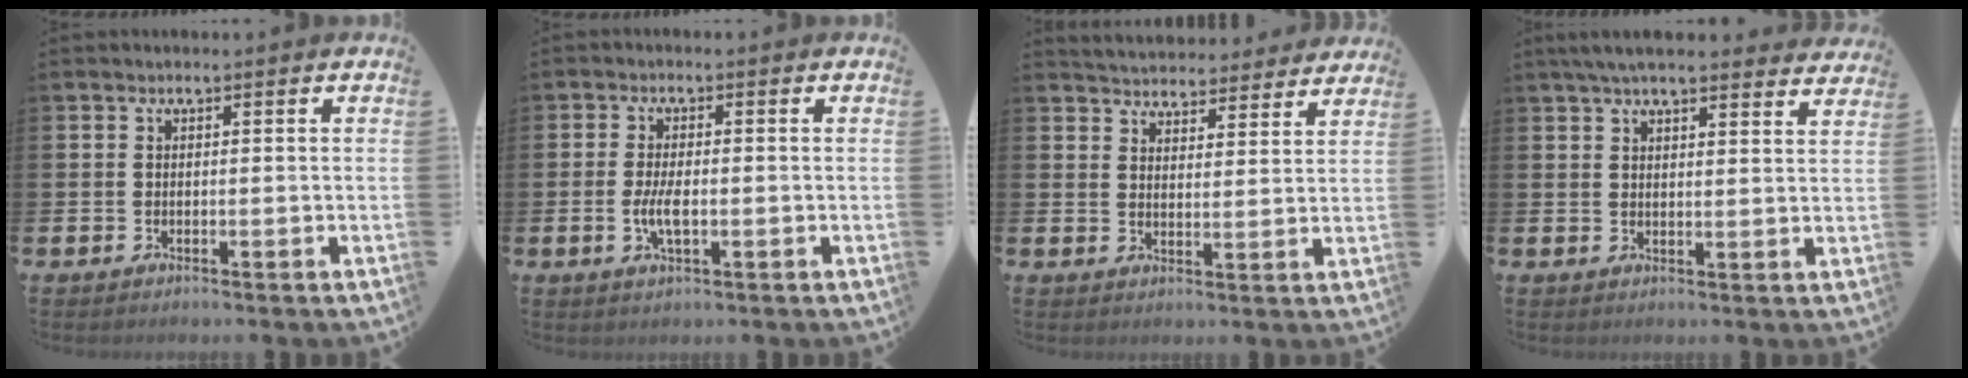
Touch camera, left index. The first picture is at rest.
{"total": 3.6, "force": [-0.6, 1.3, 3.3], "torque": [-0.062, -0.002, -0.014]}
{"total": 4.8, "force": [4.7, 0.9, -0.3], "torque": [-0.009, -0.037, 0.083]}
{"total": 5.3, "force": [4.9, 0.7, 2.0], "torque": [-0.045, -0.013, 0.089]}